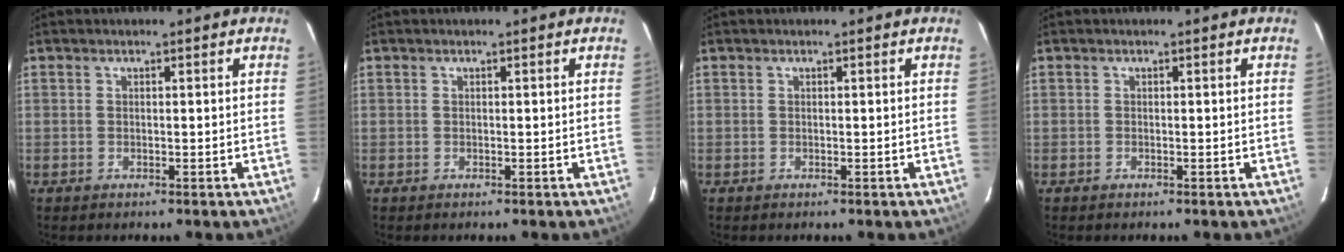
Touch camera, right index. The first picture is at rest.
{"total": 0.0}
{"total": 0.0}
{"total": 0.0}